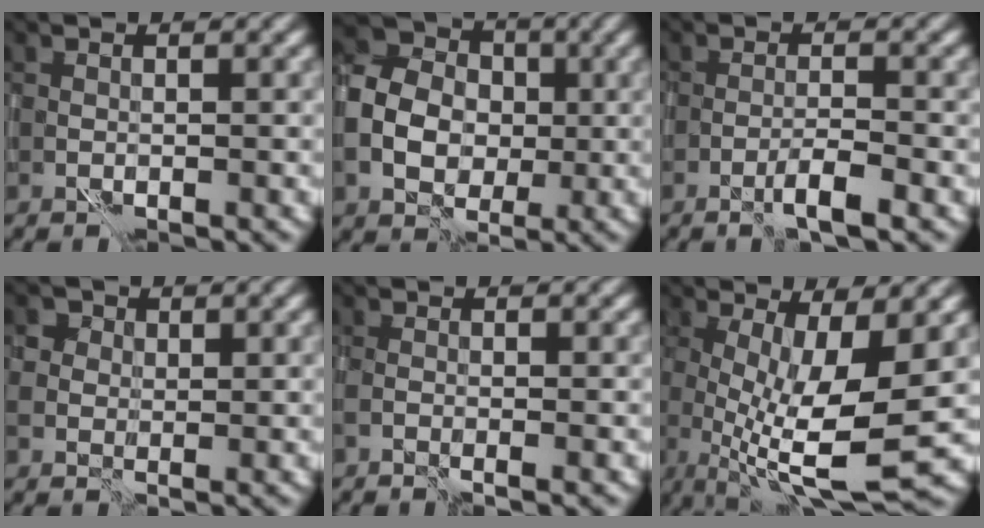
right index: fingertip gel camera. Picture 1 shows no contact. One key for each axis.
{"total": 7.6, "fx": -0.8, "fy": 6.1, "fz": 4.5, "tx": -0.103, "ty": 0.005, "tz": -0.021}
{"total": 2.4, "fx": -1.6, "fy": 0.2, "fz": 1.9, "tx": -0.033, "ty": 0.008, "tz": -0.031}
{"total": 3.9, "fx": 1.0, "fy": 3.4, "fz": 1.7, "tx": -0.020, "ty": 0.013, "tz": -0.006}
{"total": 1.0, "fx": -0.7, "fy": 0.0, "fz": 0.7, "tx": -0.014, "ty": -0.004, "tz": -0.016}
{"total": 10.2, "fx": -0.8, "fy": 2.9, "fz": 9.8, "tx": -0.165, "ty": -0.012, "tz": -0.010}